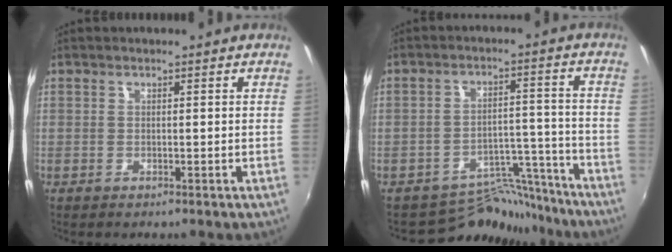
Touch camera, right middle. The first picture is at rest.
{"total": 10.0, "force": [-9.4, 3.3, -0.4], "torque": [0.015, 0.047, -0.134]}